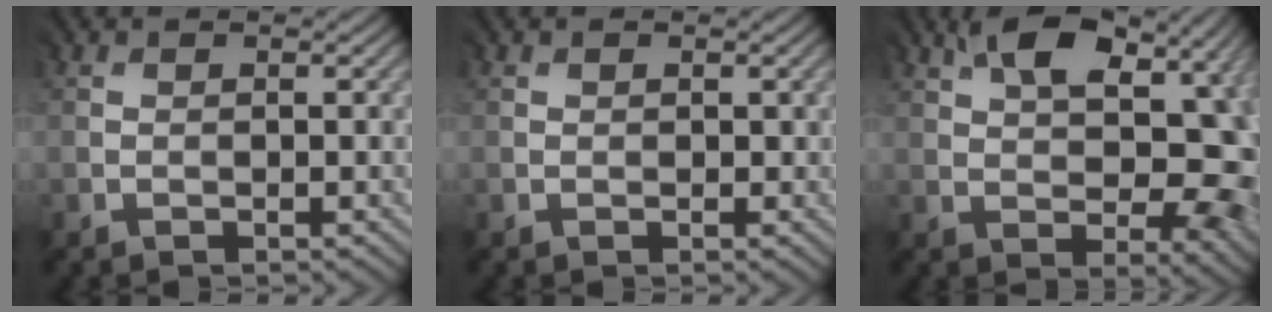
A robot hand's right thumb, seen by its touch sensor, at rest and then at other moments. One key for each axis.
{"total": 0.7, "fx": 0.2, "fy": 0.7, "fz": 0.3, "tx": -0.004, "ty": -0.001, "tz": 0.005}
{"total": 13.1, "fx": 3.6, "fy": 7.3, "fz": 10.3, "tx": -0.135, "ty": 0.012, "tz": 0.064}